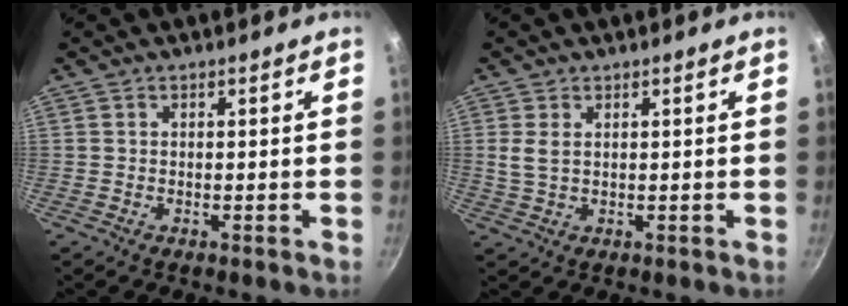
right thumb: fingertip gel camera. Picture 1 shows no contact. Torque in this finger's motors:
{"motor_torque": [-0.55, 0.71, -0.20, 0.28, 0.09]}